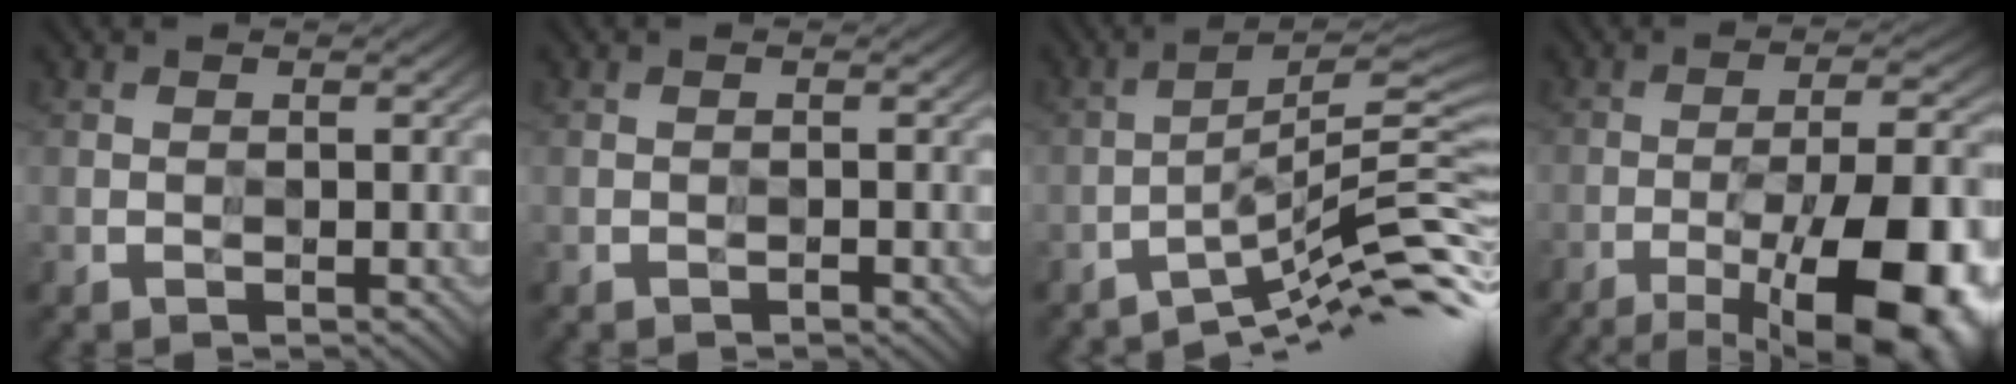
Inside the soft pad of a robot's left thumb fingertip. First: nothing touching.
{"total": 0.8, "force": [-0.7, 0.0, 0.3], "torque": [-0.005, 0.003, -0.014]}
{"total": 8.8, "force": [-6.4, 0.0, 5.9], "torque": [-0.082, 0.025, -0.115]}
{"total": 17.2, "force": [-9.5, 4.9, 13.6], "torque": [-0.168, 0.001, -0.144]}